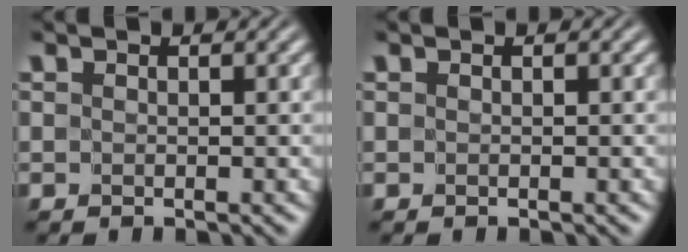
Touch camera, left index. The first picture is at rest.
{"total": 0.0}